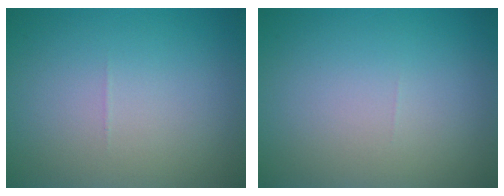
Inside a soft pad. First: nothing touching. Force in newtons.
{"total": 0.0}